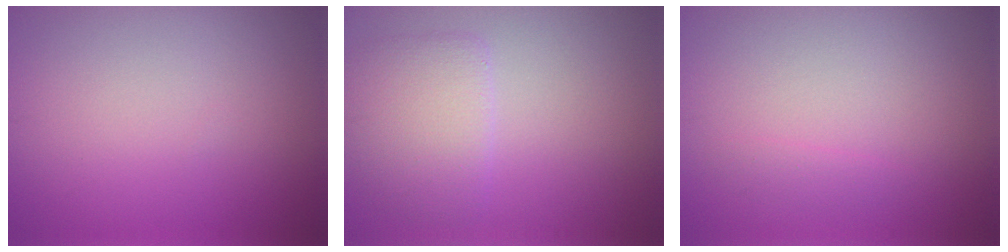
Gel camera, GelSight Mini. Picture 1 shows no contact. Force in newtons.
{"total": 3.9, "press": 3.8, "slide": 0.2}
{"total": 0.8, "press": 0.8, "slide": 0.0}